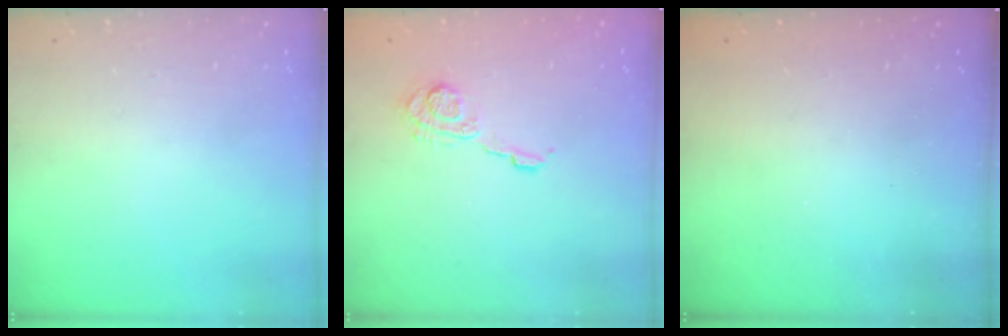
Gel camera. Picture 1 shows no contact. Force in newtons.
{"total": 9.5, "press": 9.5, "slide": 0.5}
{"total": 2.4, "press": 2.3, "slide": 0.8}